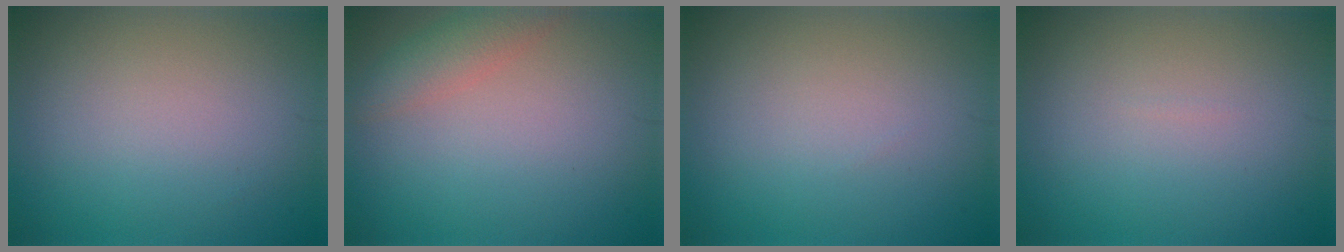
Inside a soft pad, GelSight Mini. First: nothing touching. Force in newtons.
{"total": 2.5, "press": 2.5, "slide": 0.2}
{"total": 0.0}
{"total": 0.0}